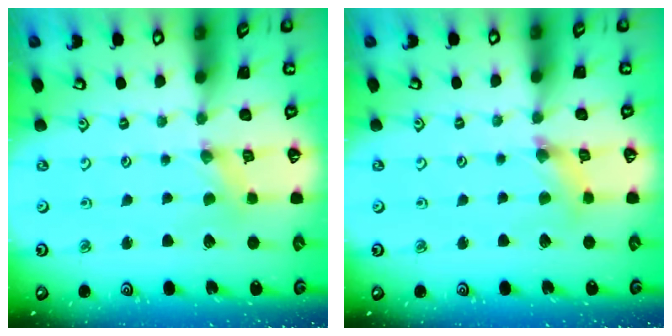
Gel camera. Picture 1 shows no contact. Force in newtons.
{"total": 4.3, "press": 4.3, "slide": 0.4}